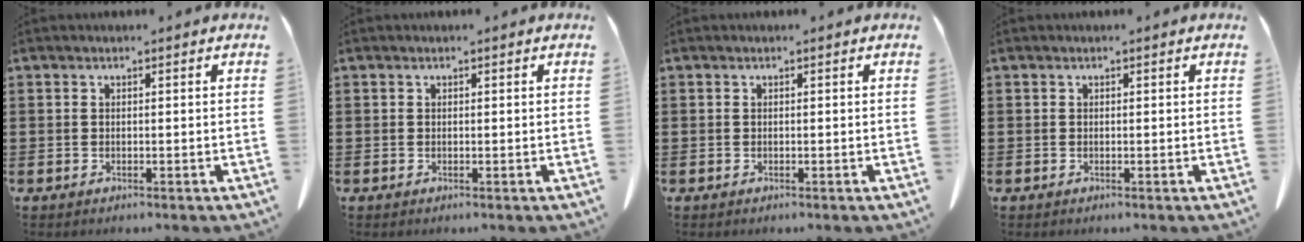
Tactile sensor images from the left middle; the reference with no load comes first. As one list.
[{"total": 0.0}, {"total": 0.0}, {"total": 0.0}]